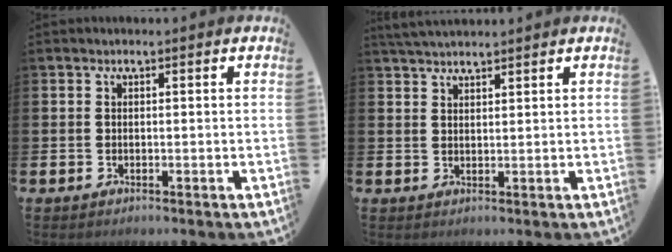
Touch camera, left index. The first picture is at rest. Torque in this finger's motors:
{"motor_torque": [-0.06, -0.28, 0.39, 0.14]}